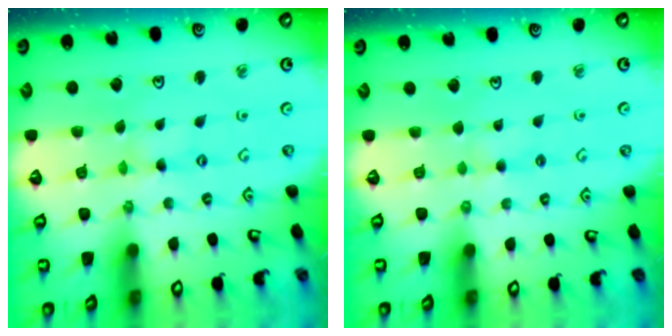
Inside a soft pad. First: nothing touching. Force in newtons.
{"total": 1.0, "press": 1.0, "slide": 0.3}